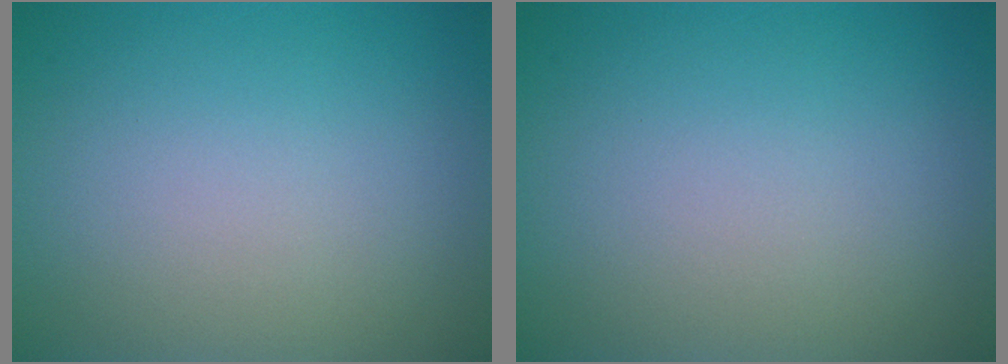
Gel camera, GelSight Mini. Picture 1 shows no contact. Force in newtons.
{"total": 0.0}